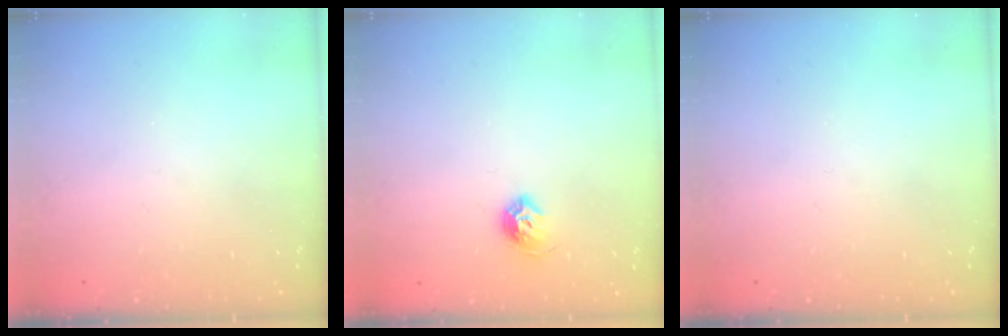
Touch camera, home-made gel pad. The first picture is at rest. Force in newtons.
{"total": 7.6, "press": 7.5, "slide": 1.1}
{"total": 0.0}